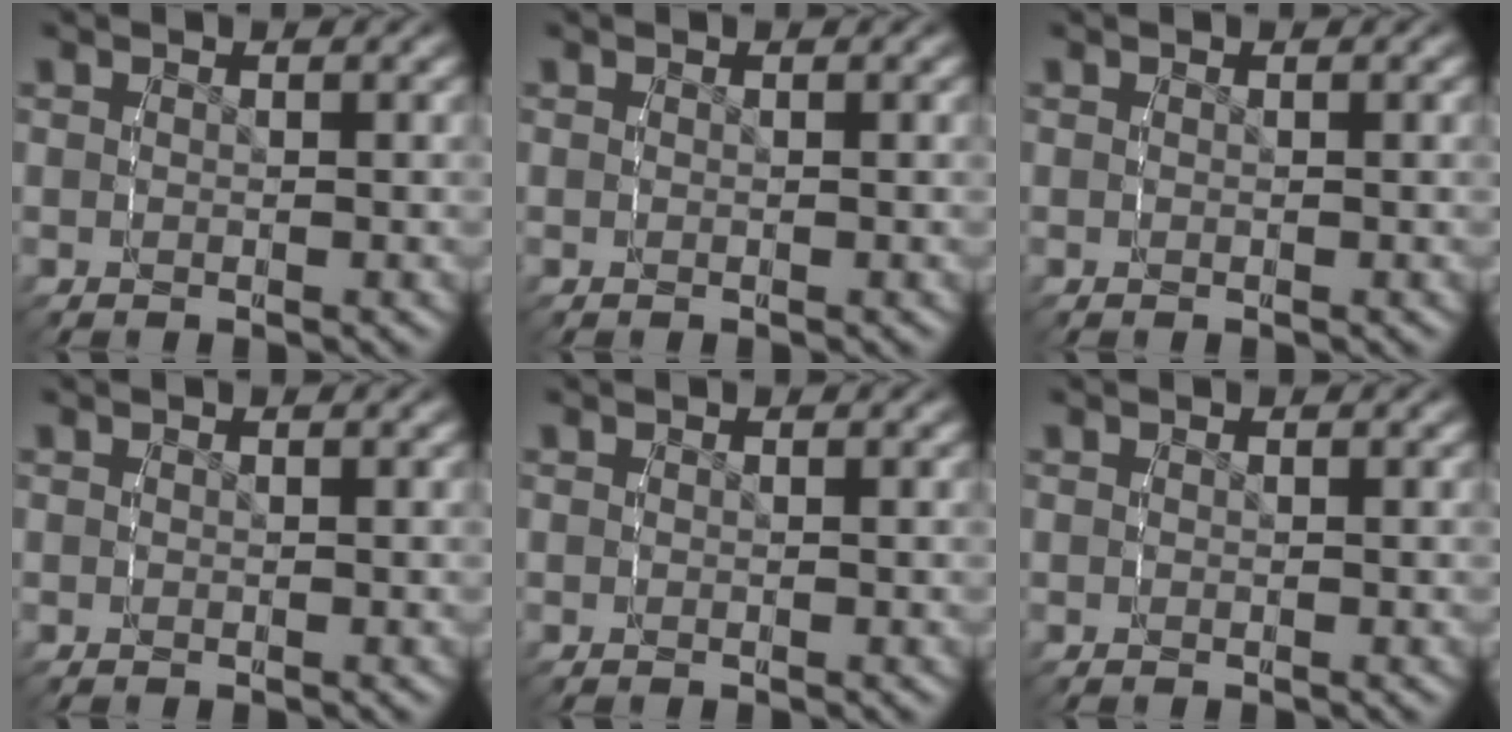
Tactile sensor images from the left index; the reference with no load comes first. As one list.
[{"total": 0.0}, {"total": 0.0}, {"total": 0.0}, {"total": 0.0}, {"total": 0.0}]